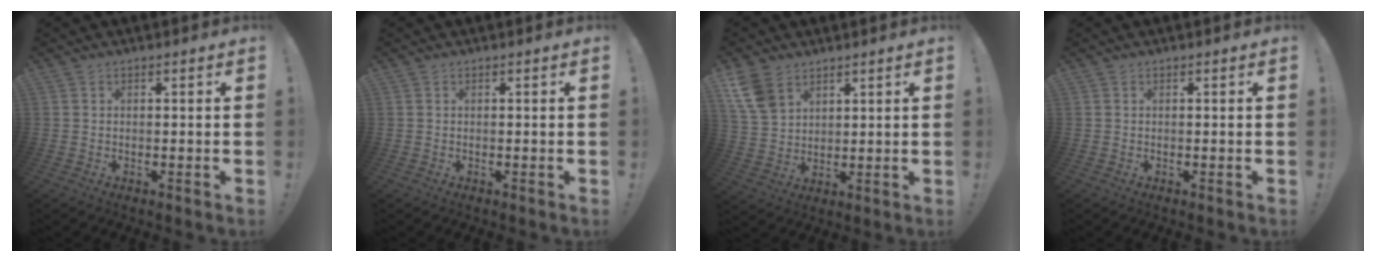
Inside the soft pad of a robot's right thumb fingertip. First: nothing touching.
{"total": 0.0}
{"total": 9.6, "force": [6.1, 6.0, 4.4], "torque": [-0.085, -0.026, 0.121]}
{"total": 0.0}